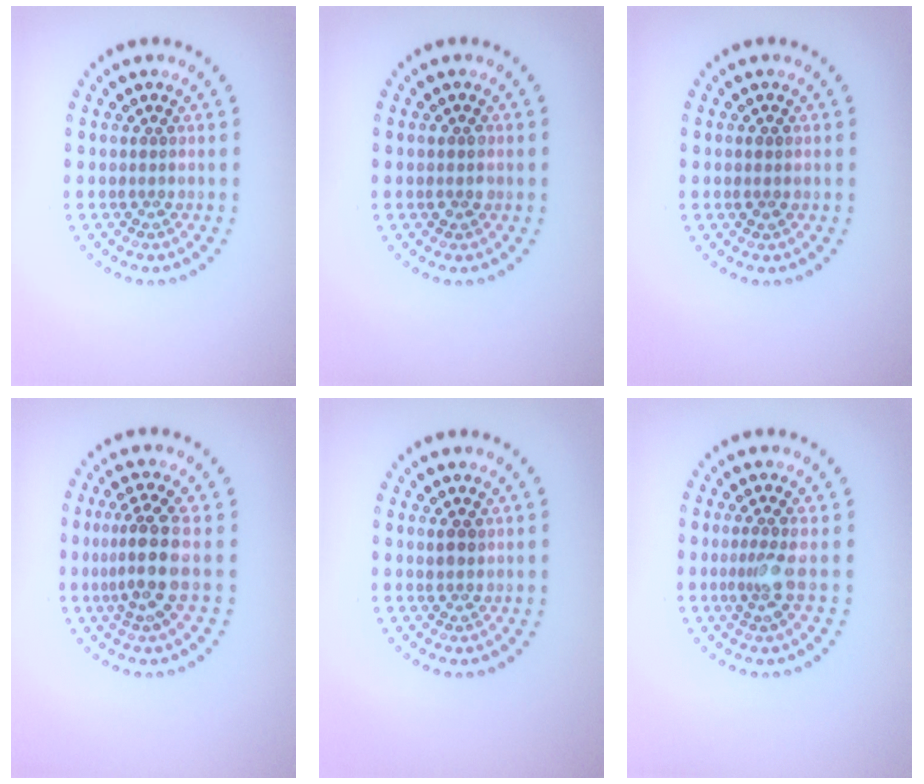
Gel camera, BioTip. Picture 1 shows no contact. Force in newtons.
{"total": 1.4, "press": 1.4, "slide": 0.1}
{"total": 0.8, "press": 0.8, "slide": 0.1}
{"total": 3.8, "press": 3.2, "slide": 2.0}
{"total": 1.2, "press": 1.1, "slide": 0.5}
{"total": 2.0, "press": 1.5, "slide": 1.4}